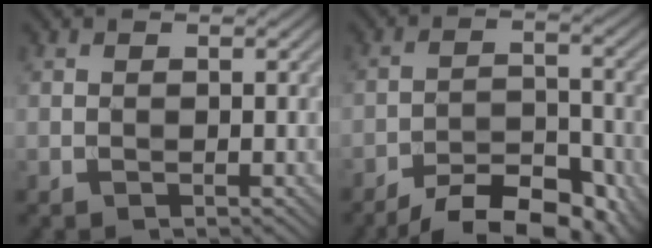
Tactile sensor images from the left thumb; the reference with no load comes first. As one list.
[{"total": 10.0, "force": [-7.9, 3.5, 5.0], "torque": [-0.072, -0.001, -0.126]}]